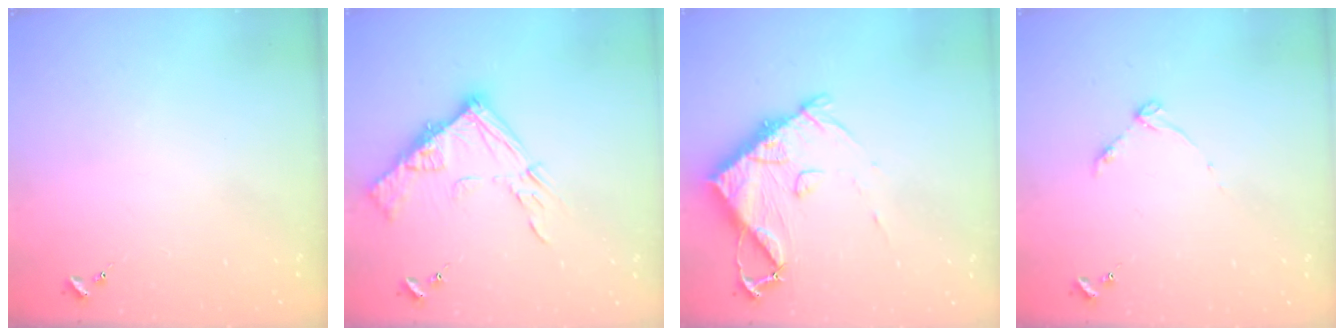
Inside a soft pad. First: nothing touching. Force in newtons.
{"total": 14.5, "press": 14.4, "slide": 1.6}
{"total": 10.9, "press": 10.8, "slide": 1.4}
{"total": 4.0, "press": 4.0, "slide": 0.5}